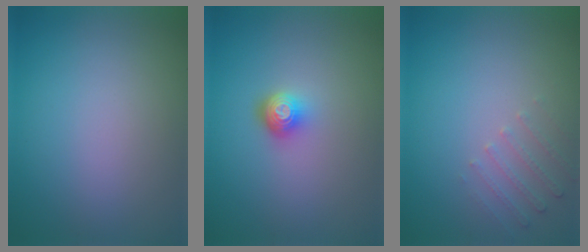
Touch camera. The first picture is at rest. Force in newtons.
{"total": 2.0, "press": 1.4, "slide": 1.5}
{"total": 1.6, "press": 1.6, "slide": 0.4}